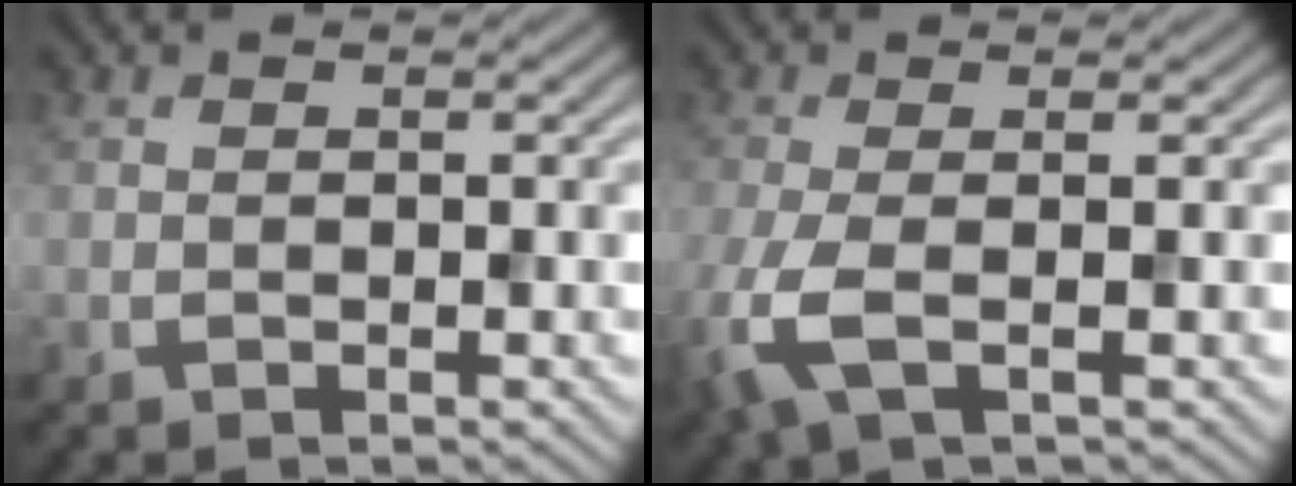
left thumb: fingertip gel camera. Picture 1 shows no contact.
{"total": 4.9, "force": [-1.3, 1.5, 4.5], "torque": [-0.115, -0.008, -0.032]}